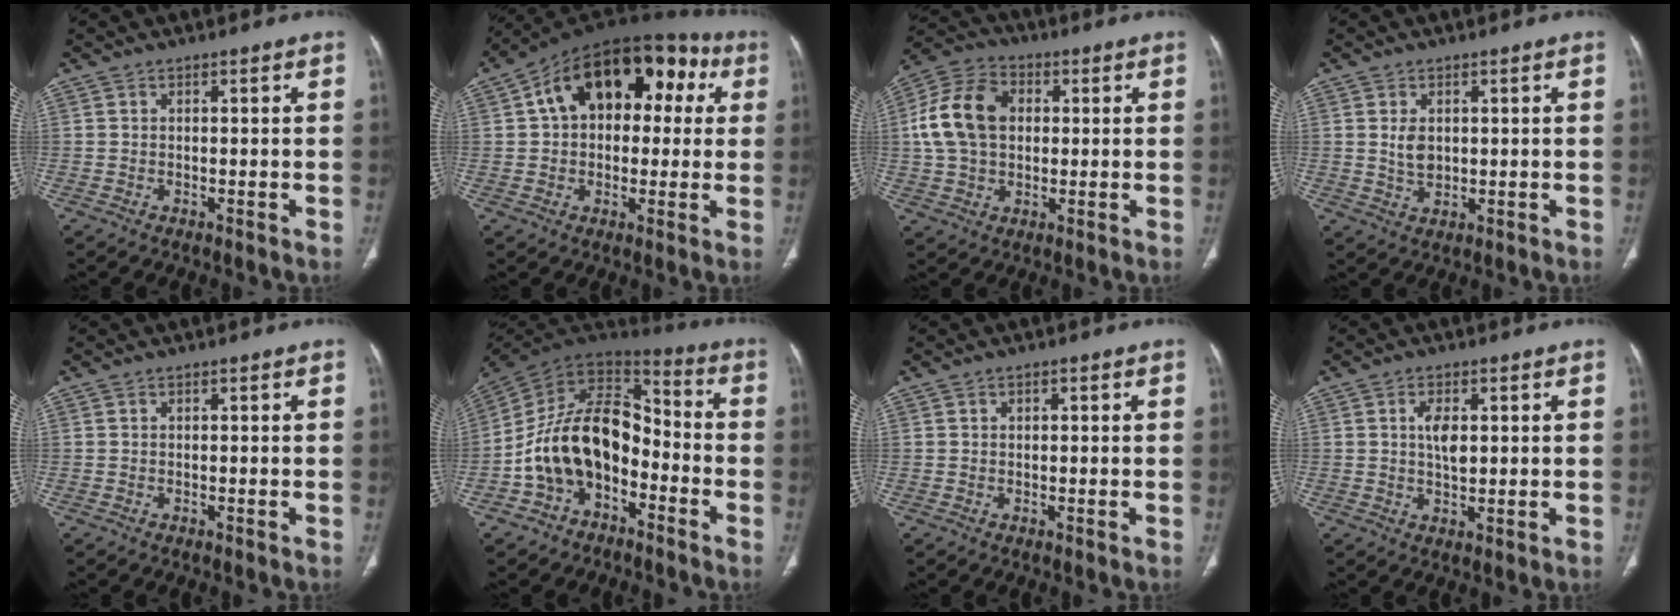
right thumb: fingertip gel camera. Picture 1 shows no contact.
{"total": 20.9, "force": [5.4, 12.9, 15.5], "torque": [-0.194, 0.048, 0.071]}
{"total": 13.8, "force": [1.8, 9.9, 9.4], "torque": [-0.169, 0.021, 0.026]}
{"total": 3.8, "force": [0.6, 2.6, 2.7], "torque": [-0.042, -0.008, 0.019]}
{"total": 0.0}
{"total": 17.6, "force": [-5.5, 11.5, 12.1], "torque": [-0.188, 0.078, -0.102]}
{"total": 0.8, "force": [0.3, 0.5, 0.6], "torque": [-0.005, 0.000, 0.003]}
{"total": 4.8, "force": [1.0, 2.3, 4.1], "torque": [-0.065, -0.009, 0.017]}